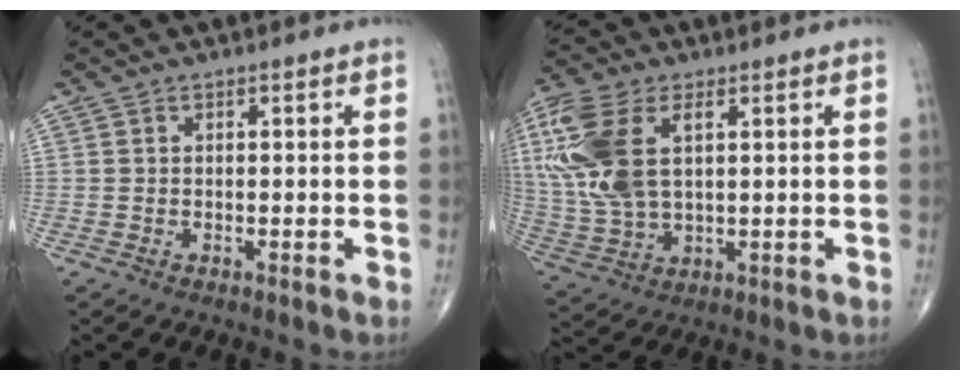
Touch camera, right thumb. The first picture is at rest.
{"total": 16.5, "force": [4.4, 9.0, 13.0], "torque": [-0.307, -0.001, 0.087]}